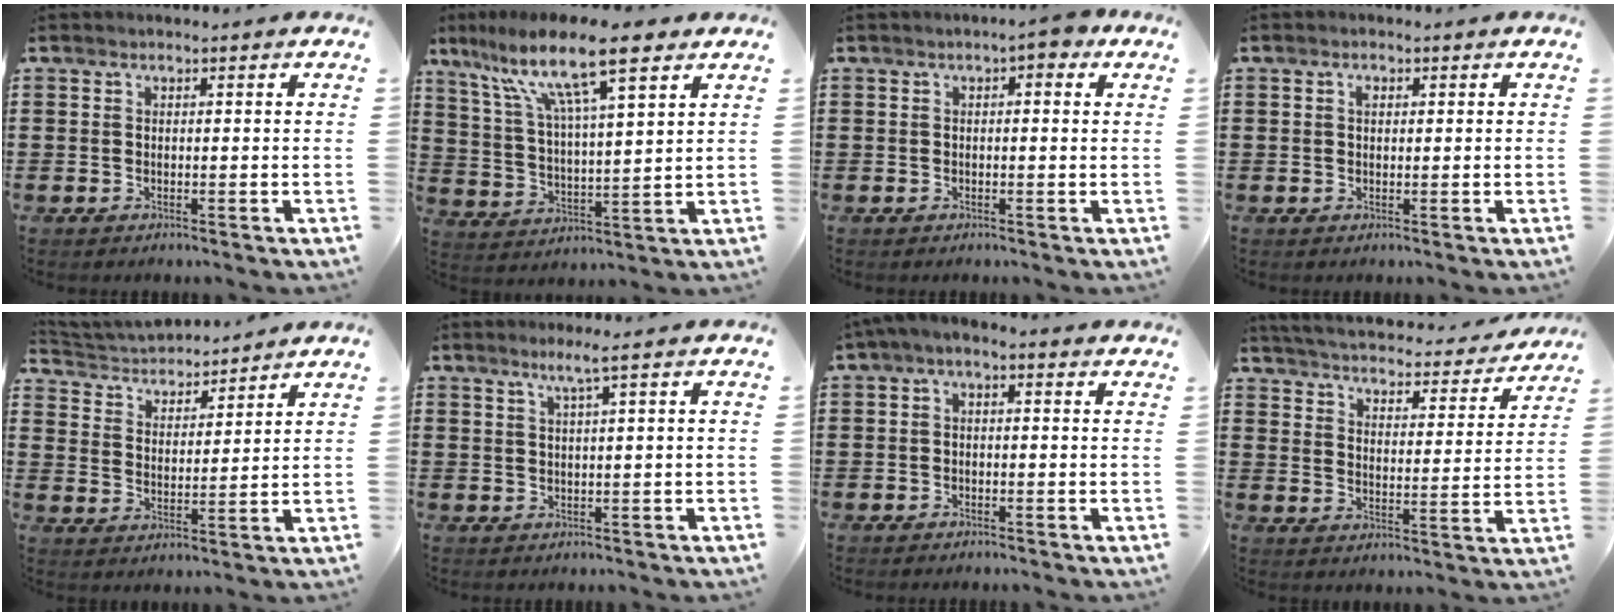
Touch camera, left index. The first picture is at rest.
{"total": 13.0, "force": [8.9, 2.3, 9.2], "torque": [-0.194, -0.024, 0.149]}
{"total": 2.5, "force": [0.8, 0.8, 2.2], "torque": [-0.038, 0.004, 0.010]}
{"total": 1.1, "force": [0.5, 0.7, 0.7], "torque": [-0.016, 0.006, 0.008]}
{"total": 3.9, "force": [3.9, 0.7, 0.1], "torque": [-0.024, -0.022, 0.064]}
{"total": 2.5, "force": [1.3, -0.5, 2.0], "torque": [-0.041, -0.003, 0.021]}
{"total": 1.7, "force": [-1.3, 0.3, 1.0], "torque": [-0.025, -0.002, -0.030]}
{"total": 3.5, "force": [3.5, 0.0, 0.4], "torque": [-0.029, -0.033, 0.051]}